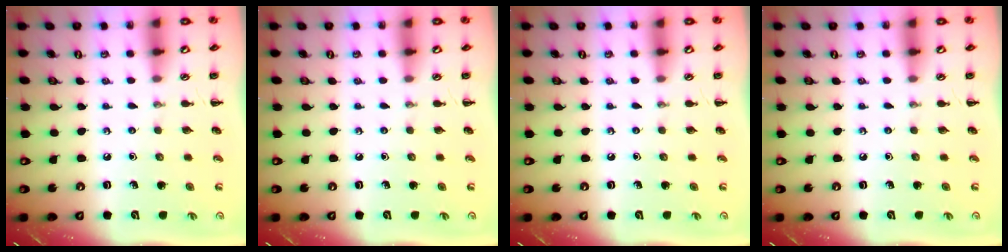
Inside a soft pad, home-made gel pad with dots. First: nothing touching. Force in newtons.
{"total": 0.0}
{"total": 0.0}
{"total": 0.0}